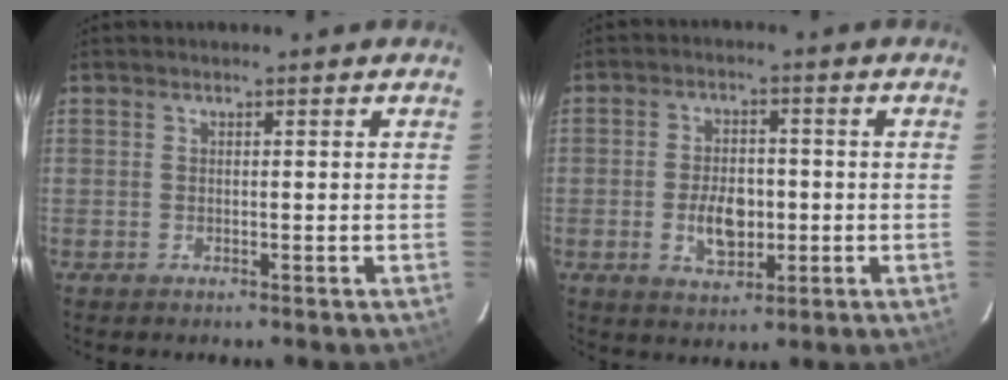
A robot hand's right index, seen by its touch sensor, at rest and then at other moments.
{"total": 7.4, "force": [-1.4, 4.6, 5.6], "torque": [-0.105, 0.004, -0.016]}